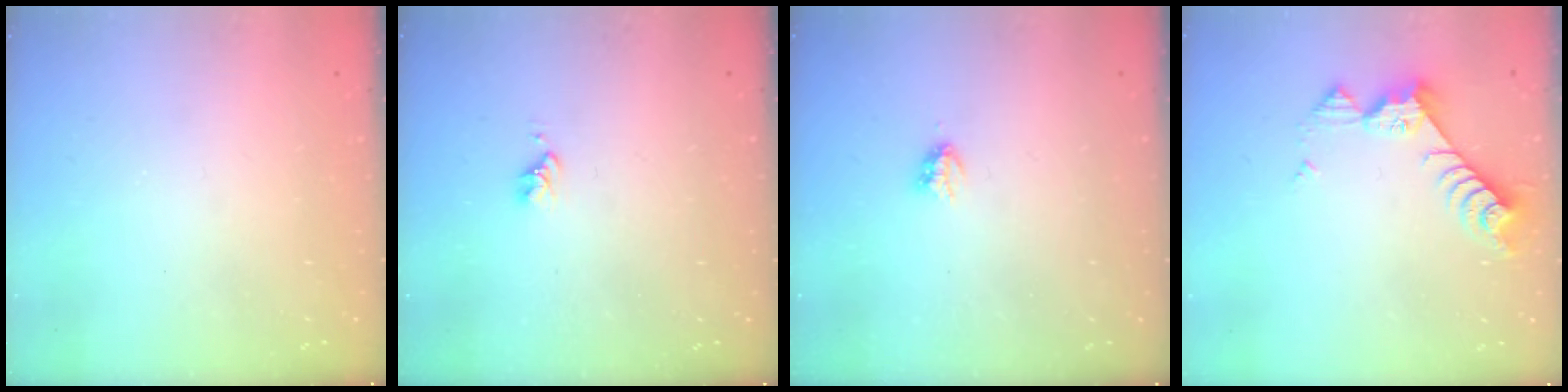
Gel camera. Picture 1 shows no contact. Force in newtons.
{"total": 2.8, "press": 2.8, "slide": 0.3}
{"total": 2.9, "press": 2.9, "slide": 0.5}
{"total": 8.6, "press": 8.5, "slide": 0.8}